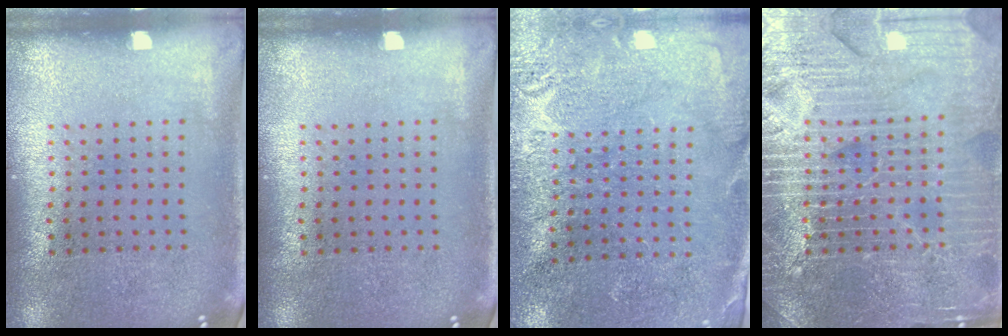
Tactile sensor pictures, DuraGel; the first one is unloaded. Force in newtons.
{"total": 0.0}
{"total": 2.7, "press": 2.6, "slide": 0.5}
{"total": 5.4, "press": 5.3, "slide": 0.6}